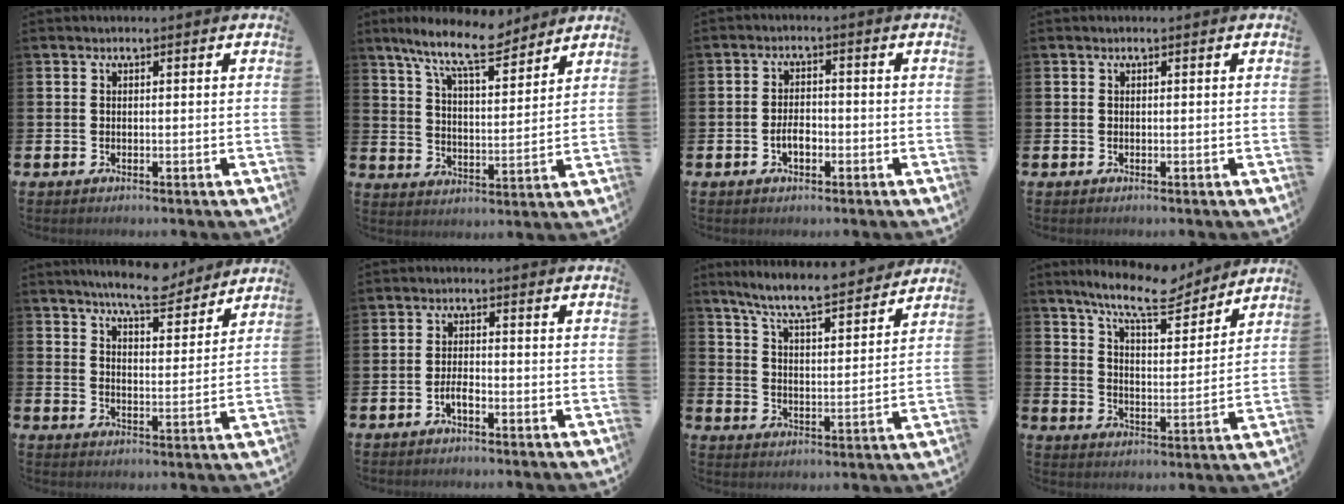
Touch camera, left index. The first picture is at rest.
{"total": 10.6, "force": [9.1, 2.3, 4.9], "torque": [-0.113, -0.039, 0.161]}
{"total": 2.7, "force": [-0.9, 1.5, 2.1], "torque": [-0.030, 0.002, -0.020]}
{"total": 0.0}
{"total": 7.4, "force": [7.1, 0.8, 1.8], "torque": [-0.047, -0.039, 0.126]}
{"total": 1.9, "force": [-1.1, 0.6, 1.4], "torque": [-0.027, 0.003, -0.021]}
{"total": 8.0, "force": [7.5, 0.5, 2.7], "torque": [-0.077, -0.052, 0.129]}
{"total": 10.3, "force": [9.1, 2.0, 4.3], "torque": [-0.104, -0.045, 0.161]}